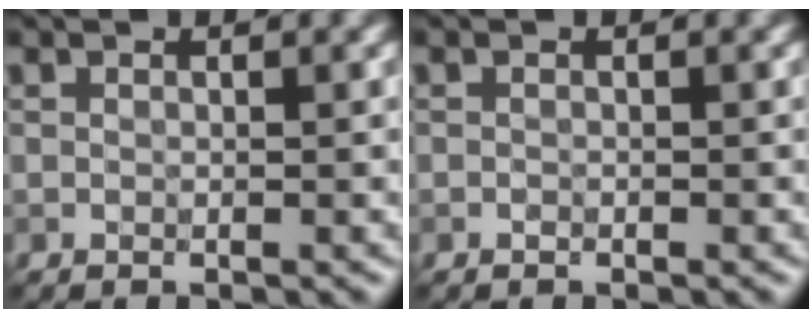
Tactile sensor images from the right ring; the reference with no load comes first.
{"total": 0.0}